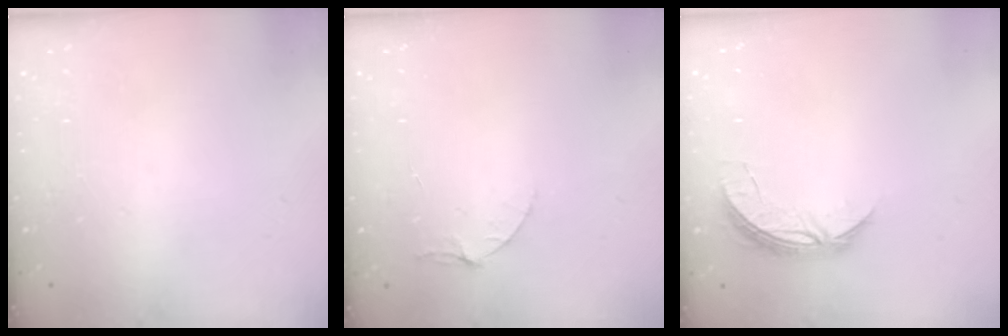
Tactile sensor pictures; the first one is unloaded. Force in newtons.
{"total": 4.0, "press": 3.9, "slide": 0.4}
{"total": 6.5, "press": 6.5, "slide": 0.5}